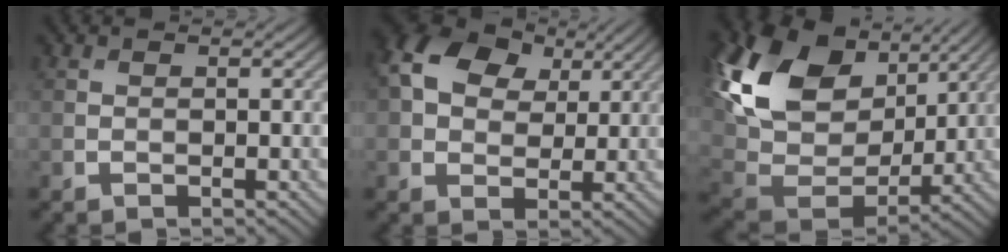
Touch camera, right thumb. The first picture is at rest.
{"total": 12.5, "force": [4.5, 8.9, 7.5], "torque": [-0.185, 0.046, 0.076]}
{"total": 17.5, "force": [7.5, 11.4, 11.1], "torque": [-0.278, 0.020, 0.149]}